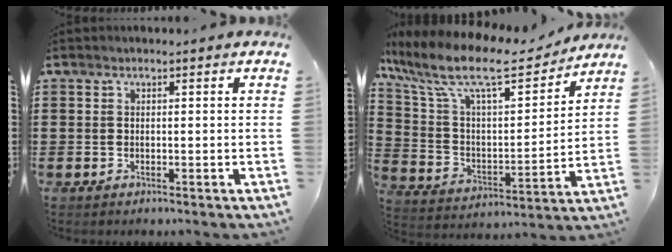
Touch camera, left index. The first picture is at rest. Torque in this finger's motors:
{"motor_torque": [2.14, 0.00, 0.44, 0.21]}